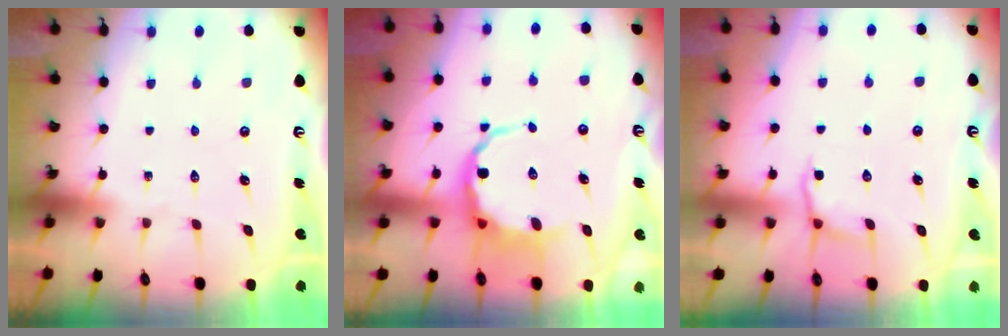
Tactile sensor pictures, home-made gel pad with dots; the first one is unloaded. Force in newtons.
{"total": 7.2, "press": 6.9, "slide": 1.8}
{"total": 4.1, "press": 3.5, "slide": 2.1}